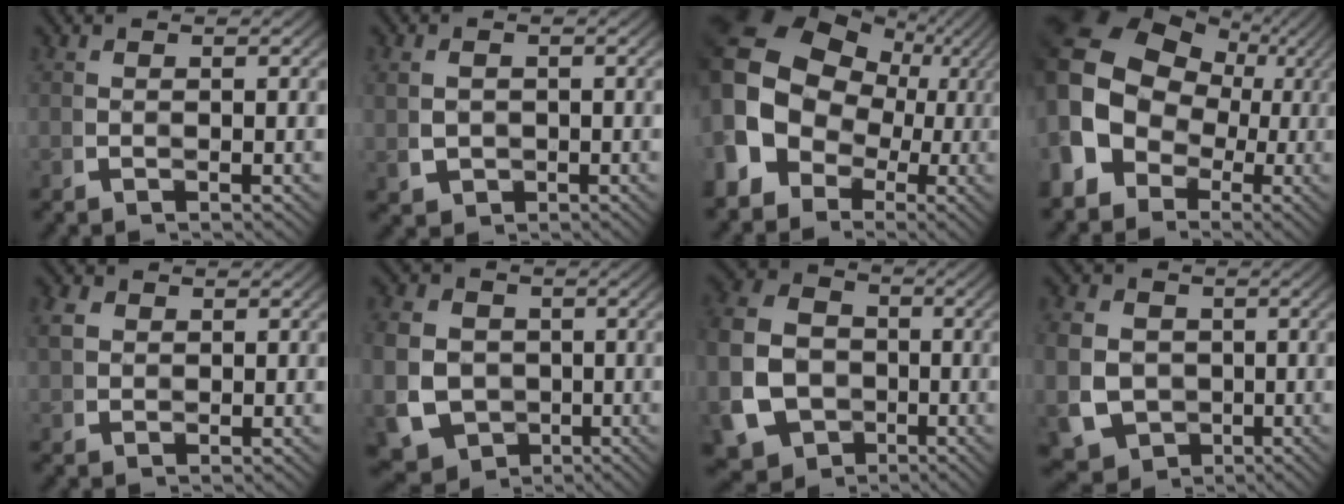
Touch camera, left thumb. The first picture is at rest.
{"total": 2.8, "force": [-0.1, 2.3, 1.5], "torque": [-0.040, -0.016, 0.011]}
{"total": 13.9, "force": [1.4, 10.4, 9.1], "torque": [-0.202, -0.023, 0.028]}
{"total": 12.6, "force": [1.1, 9.6, 8.1], "torque": [-0.184, -0.024, 0.024]}
{"total": 2.1, "force": [1.1, 1.5, 0.9], "torque": [-0.021, -0.003, 0.027]}
{"total": 11.6, "force": [-3.2, 10.1, 4.8], "torque": [-0.118, -0.057, -0.038]}
{"total": 14.4, "force": [-2.8, 12.3, 7.0], "torque": [-0.152, -0.052, -0.038]}
{"total": 10.4, "force": [-2.6, 9.0, 4.5], "torque": [-0.109, -0.055, -0.026]}